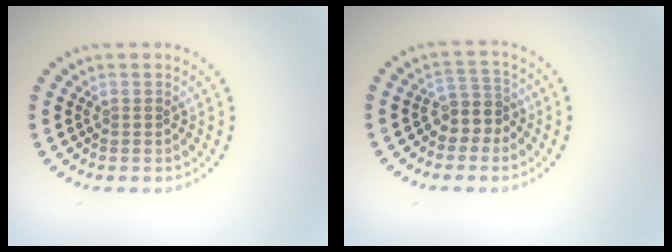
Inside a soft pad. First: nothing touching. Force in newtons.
{"total": 2.6, "press": 2.2, "slide": 1.5}